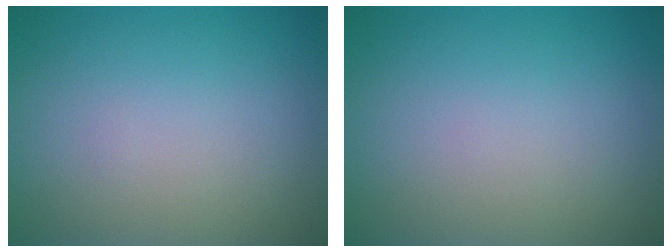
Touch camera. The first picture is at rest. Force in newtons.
{"total": 0.0}